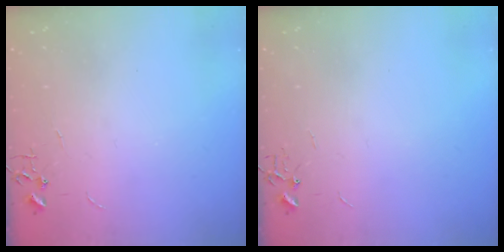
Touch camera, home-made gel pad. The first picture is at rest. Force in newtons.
{"total": 0.0}